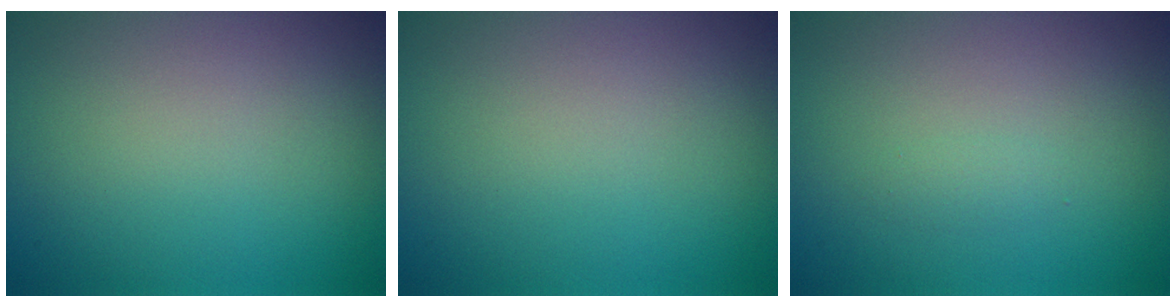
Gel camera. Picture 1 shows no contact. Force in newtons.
{"total": 0.0}
{"total": 0.6, "press": 0.6, "slide": 0.0}